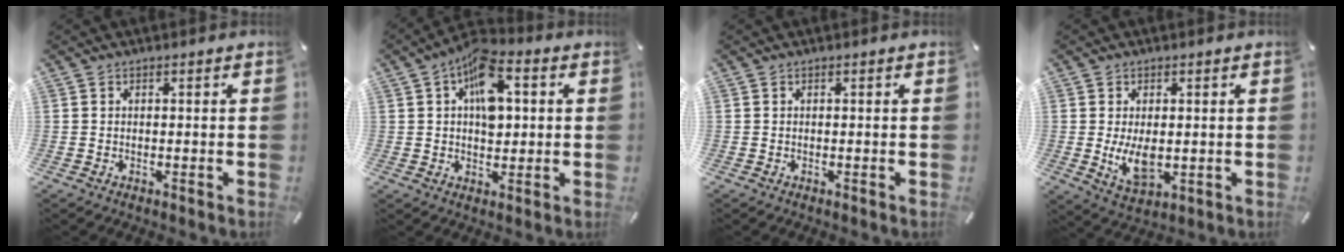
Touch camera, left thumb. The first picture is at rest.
{"total": 11.2, "force": [3.2, 6.9, 8.3], "torque": [-0.112, -0.007, 0.055]}
{"total": 0.0}
{"total": 7.7, "force": [-0.1, 4.5, 6.3], "torque": [-0.127, -0.009, -0.003]}